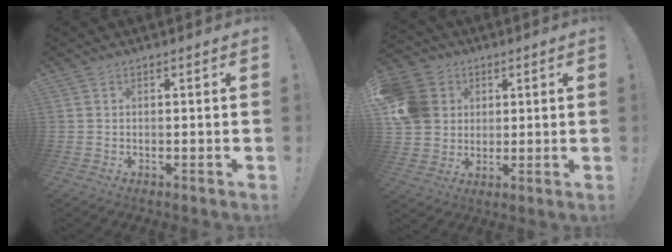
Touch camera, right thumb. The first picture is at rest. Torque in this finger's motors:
{"motor_torque": [1.81, 1.85, 0.41, 0.22, 0.08]}